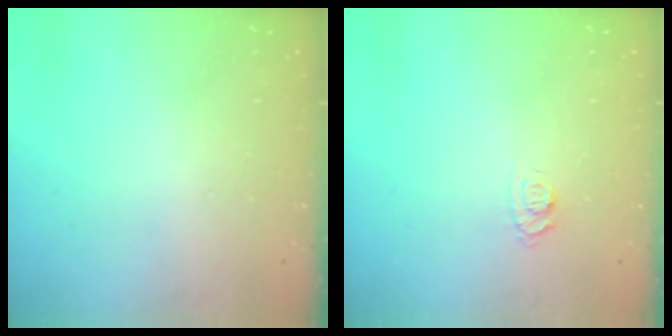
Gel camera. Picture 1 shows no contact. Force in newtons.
{"total": 6.5, "press": 6.5, "slide": 0.6}